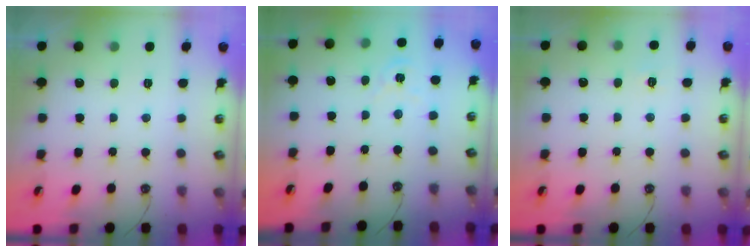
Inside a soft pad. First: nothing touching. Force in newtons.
{"total": 2.1, "press": 2.1, "slide": 0.2}
{"total": 3.9, "press": 3.9, "slide": 0.5}